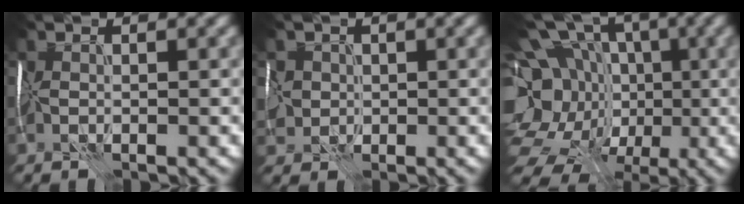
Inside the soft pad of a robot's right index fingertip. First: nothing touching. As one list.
[{"total": 3.4, "force": [-0.3, 3.3, 0.6], "torque": [0.003, 0.002, -0.019]}, {"total": 16.5, "force": [-1.8, 13.8, 8.9], "torque": [-0.169, 0.010, -0.036]}]